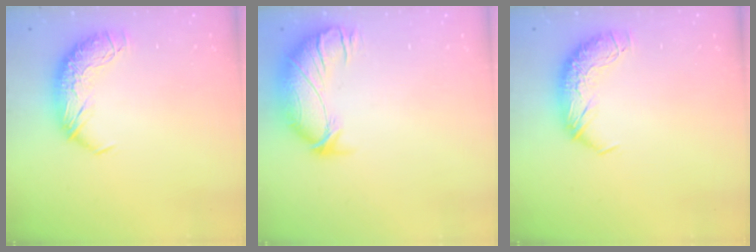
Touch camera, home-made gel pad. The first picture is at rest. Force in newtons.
{"total": 3.2, "press": 2.5, "slide": 2.0}
{"total": 0.0}